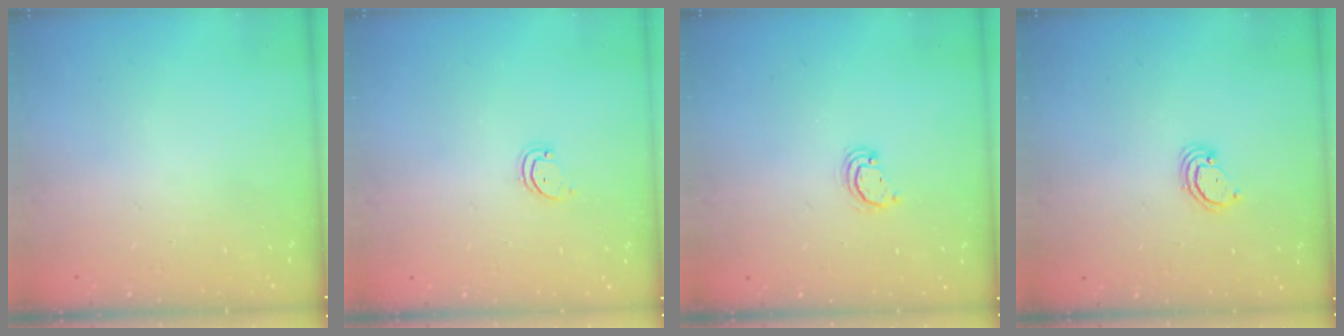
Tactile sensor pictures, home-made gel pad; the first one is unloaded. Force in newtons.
{"total": 2.3, "press": 2.3, "slide": 0.1}
{"total": 2.2, "press": 2.2, "slide": 0.3}
{"total": 2.6, "press": 2.6, "slide": 0.2}